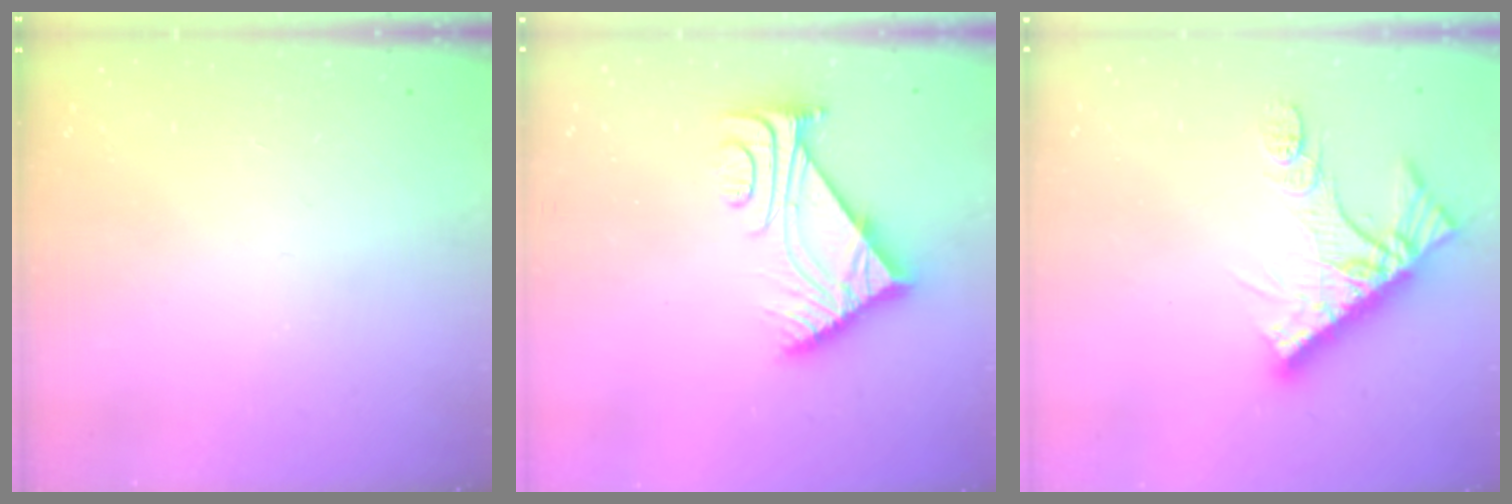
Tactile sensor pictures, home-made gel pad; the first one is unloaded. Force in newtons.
{"total": 7.8, "press": 7.7, "slide": 0.9}
{"total": 12.2, "press": 12.1, "slide": 1.1}